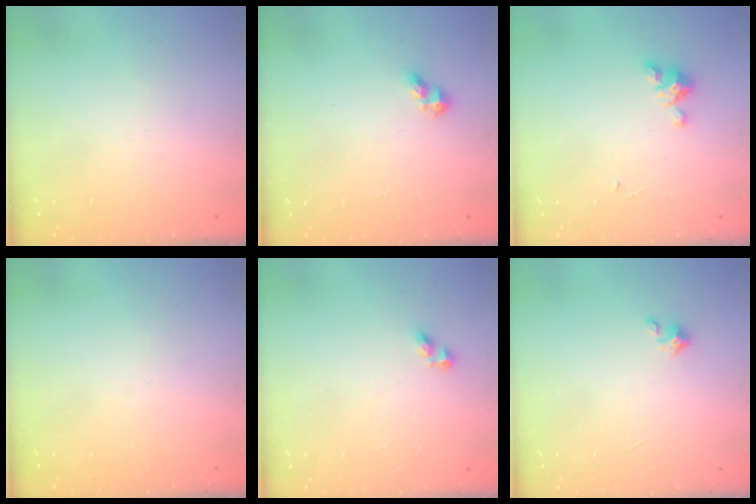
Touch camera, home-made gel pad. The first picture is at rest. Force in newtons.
{"total": 2.9, "press": 2.9, "slide": 0.3}
{"total": 3.9, "press": 3.9, "slide": 0.2}
{"total": 0.0}
{"total": 4.4, "press": 4.4, "slide": 0.1}
{"total": 1.5, "press": 1.5, "slide": 0.1}